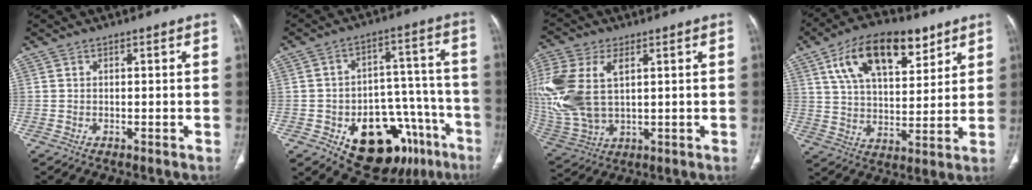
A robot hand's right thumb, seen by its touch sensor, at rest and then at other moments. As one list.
[{"total": 21.5, "force": [-10.8, 12.8, 13.5], "torque": [-0.126, 0.083, -0.141]}, {"total": 19.4, "force": [3.9, 11.5, 15.2], "torque": [-0.374, -0.007, 0.083]}, {"total": 18.1, "force": [9.5, 8.9, 12.6], "torque": [-0.175, -0.024, 0.165]}]